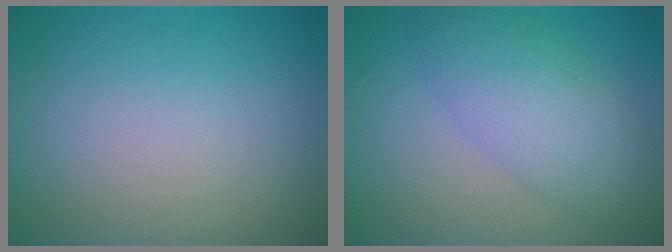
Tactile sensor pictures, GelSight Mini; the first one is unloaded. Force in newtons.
{"total": 5.3, "press": 5.3, "slide": 0.2}